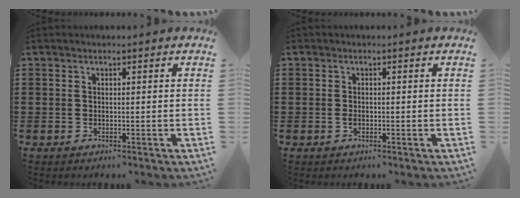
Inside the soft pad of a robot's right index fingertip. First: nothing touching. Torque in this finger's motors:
{"motor_torque": [0.17, -0.13, -0.18, -0.21]}